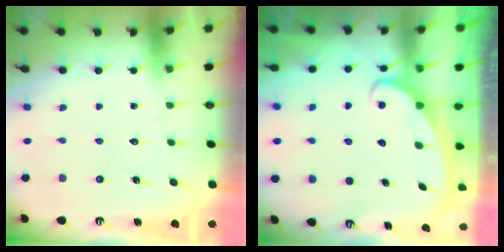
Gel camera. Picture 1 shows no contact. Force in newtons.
{"total": 2.4, "press": 2.4, "slide": 0.4}